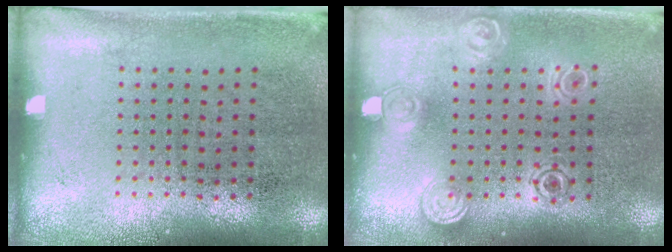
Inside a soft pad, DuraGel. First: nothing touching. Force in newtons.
{"total": 1.4, "press": 1.3, "slide": 0.6}